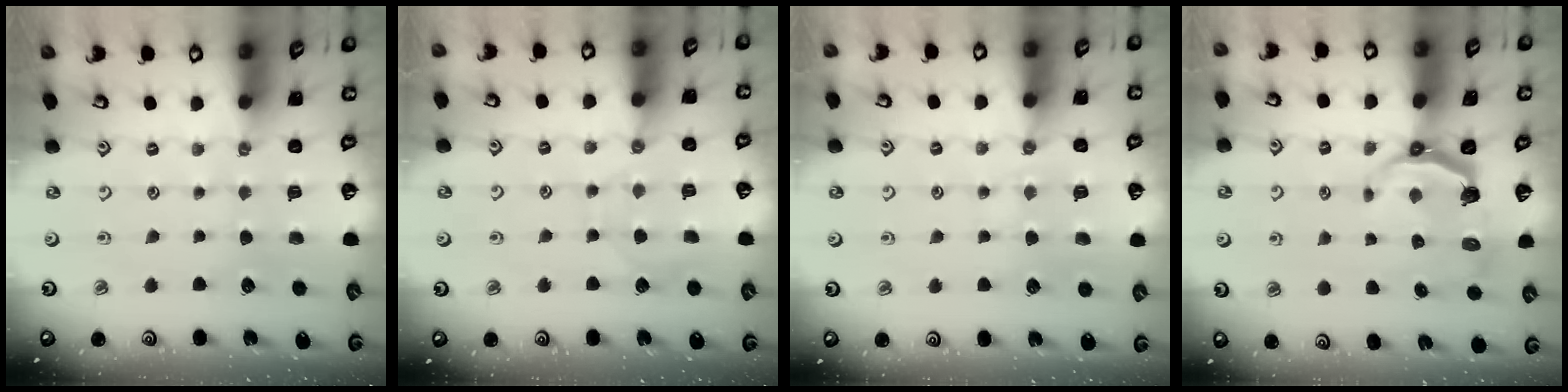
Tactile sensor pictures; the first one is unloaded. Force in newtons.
{"total": 3.0, "press": 2.9, "slide": 0.4}
{"total": 4.0, "press": 3.9, "slide": 0.5}
{"total": 4.6, "press": 2.9, "slide": 3.6}